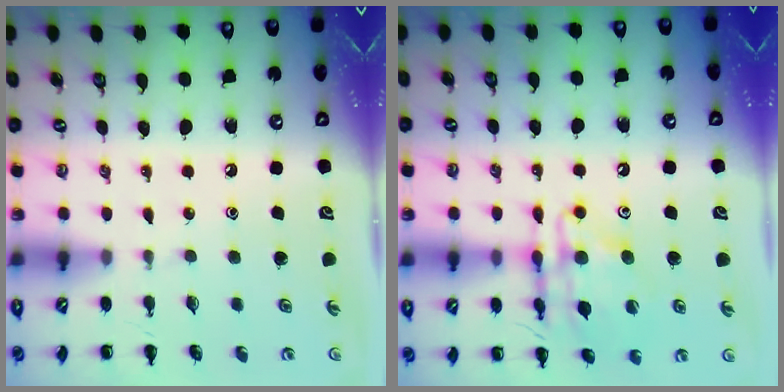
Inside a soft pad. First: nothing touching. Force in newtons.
{"total": 15.0, "press": 14.7, "slide": 3.1}